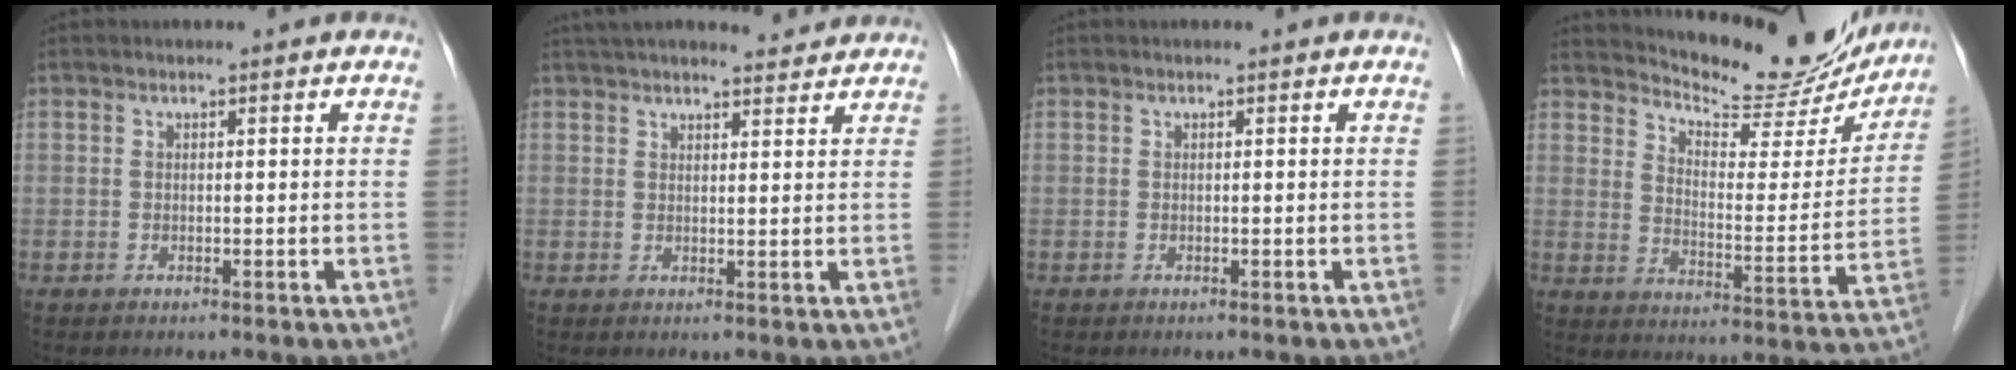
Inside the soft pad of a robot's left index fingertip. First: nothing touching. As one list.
[{"total": 10.4, "force": [9.5, 1.7, 3.6], "torque": [-0.052, 0.023, 0.132]}, {"total": 0.0}, {"total": 17.3, "force": [16.3, 3.4, 4.6], "torque": [-0.066, -0.039, 0.212]}]